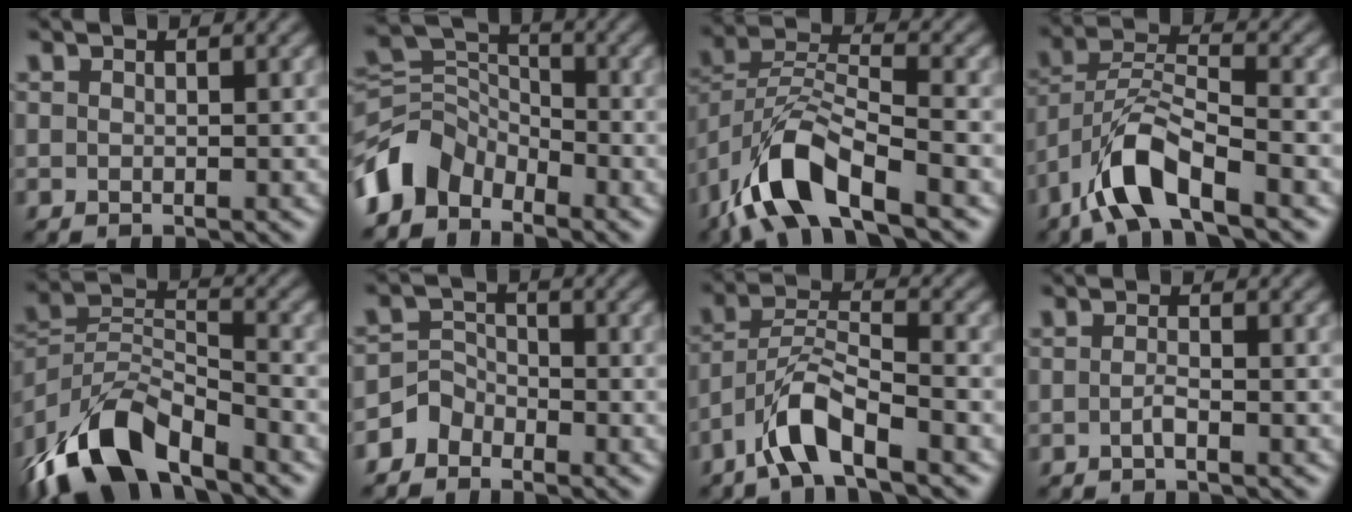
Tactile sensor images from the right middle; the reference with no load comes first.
{"total": 5.7, "force": [-3.9, 3.5, 2.1], "torque": [-0.038, 0.006, -0.090]}
{"total": 9.2, "force": [-5.6, 3.3, 6.5], "torque": [-0.125, 0.008, -0.113]}
{"total": 6.8, "force": [-4.4, 2.2, 4.8], "torque": [-0.092, 0.008, -0.088]}
{"total": 9.9, "force": [-7.1, 4.0, 5.6], "torque": [-0.105, 0.002, -0.148]}
{"total": 2.5, "force": [-2.0, 1.6, 0.3], "torque": [-0.002, 0.012, -0.049]}
{"total": 5.3, "force": [-3.6, 1.3, 3.7], "torque": [-0.071, 0.010, -0.074]}
{"total": 1.1, "force": [-0.5, 0.2, 0.9], "torque": [-0.019, 0.004, -0.010]}